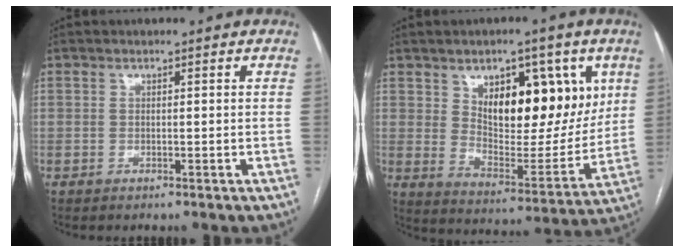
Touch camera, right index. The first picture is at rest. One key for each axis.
{"total": 16.1, "fx": 6.3, "fy": 7.0, "fz": 13.0, "tx": -0.174, "ty": 0.004, "tz": 0.112}